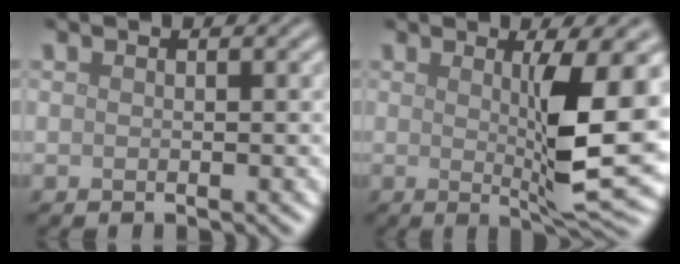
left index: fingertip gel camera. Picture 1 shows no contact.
{"total": 7.4, "force": [0.6, 1.2, 7.3], "torque": [-0.115, -0.012, 0.016]}